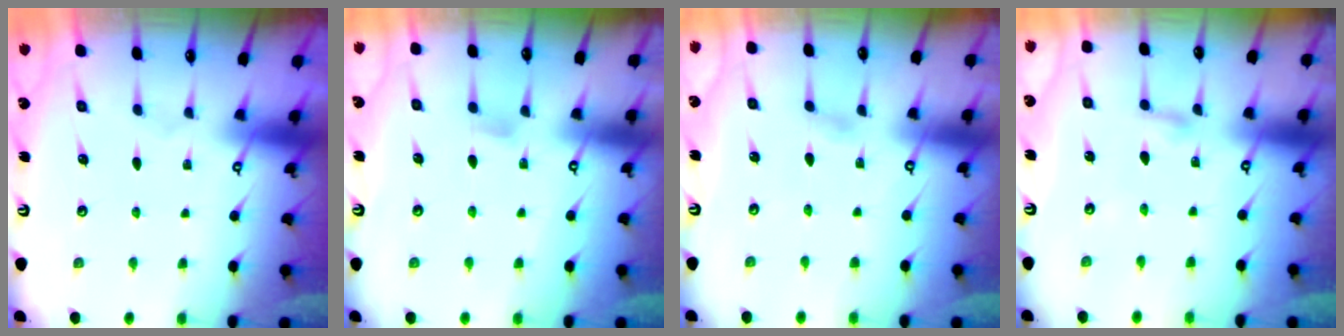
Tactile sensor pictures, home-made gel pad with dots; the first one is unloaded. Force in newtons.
{"total": 5.6, "press": 5.5, "slide": 0.8}
{"total": 3.5, "press": 3.4, "slide": 0.6}
{"total": 2.0, "press": 2.0, "slide": 0.2}